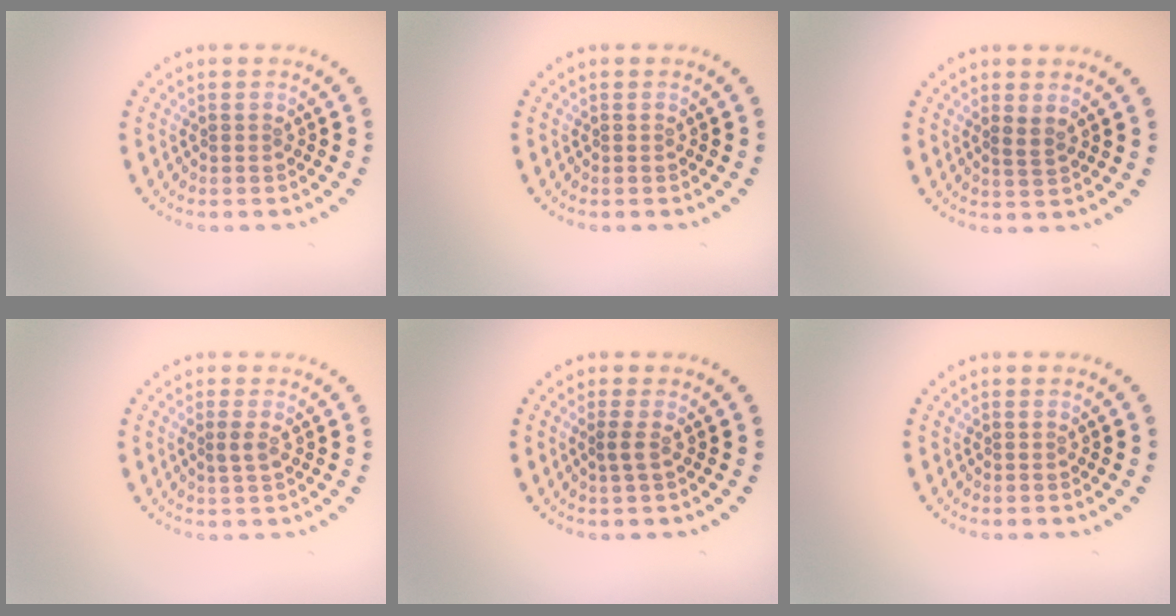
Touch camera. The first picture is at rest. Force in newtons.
{"total": 0.0}
{"total": 0.7, "press": 0.4, "slide": 0.5}
{"total": 1.1, "press": 1.0, "slide": 0.4}
{"total": 1.0, "press": 0.8, "slide": 0.6}
{"total": 0.0}